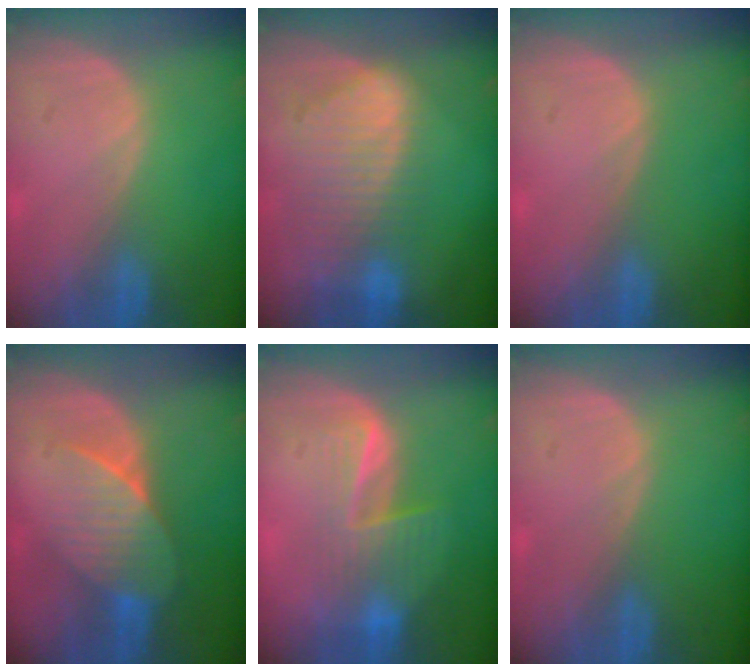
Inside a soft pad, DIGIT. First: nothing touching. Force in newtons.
{"total": 9.4, "press": 8.2, "slide": 4.7}
{"total": 0.0}
{"total": 7.0, "press": 6.6, "slide": 2.3}
{"total": 6.8, "press": 6.4, "slide": 2.2}
{"total": 0.0}